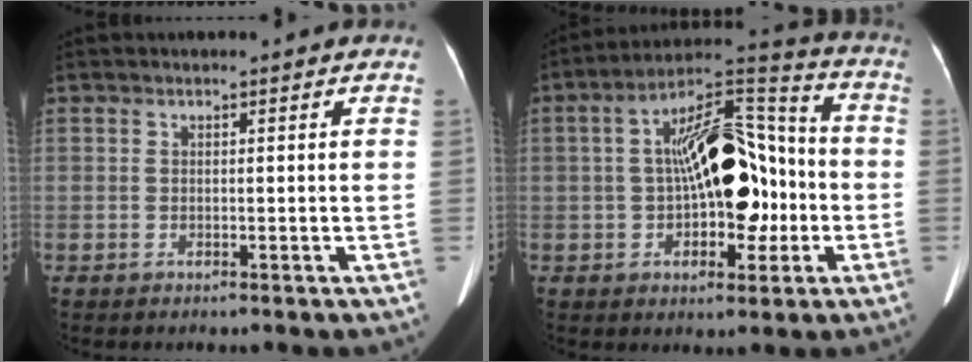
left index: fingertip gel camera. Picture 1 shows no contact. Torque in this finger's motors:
{"motor_torque": [1.25, -0.53, 1.05, 0.21]}